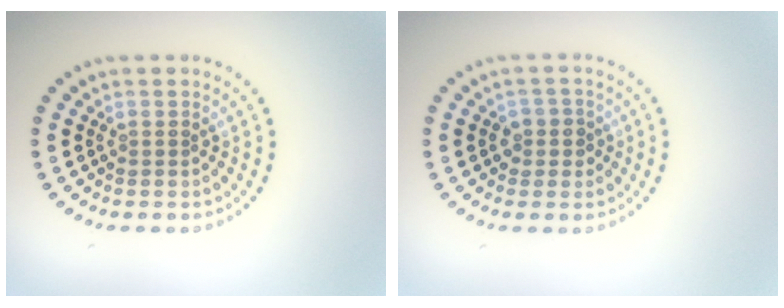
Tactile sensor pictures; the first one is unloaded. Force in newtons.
{"total": 1.8, "press": 1.5, "slide": 0.9}